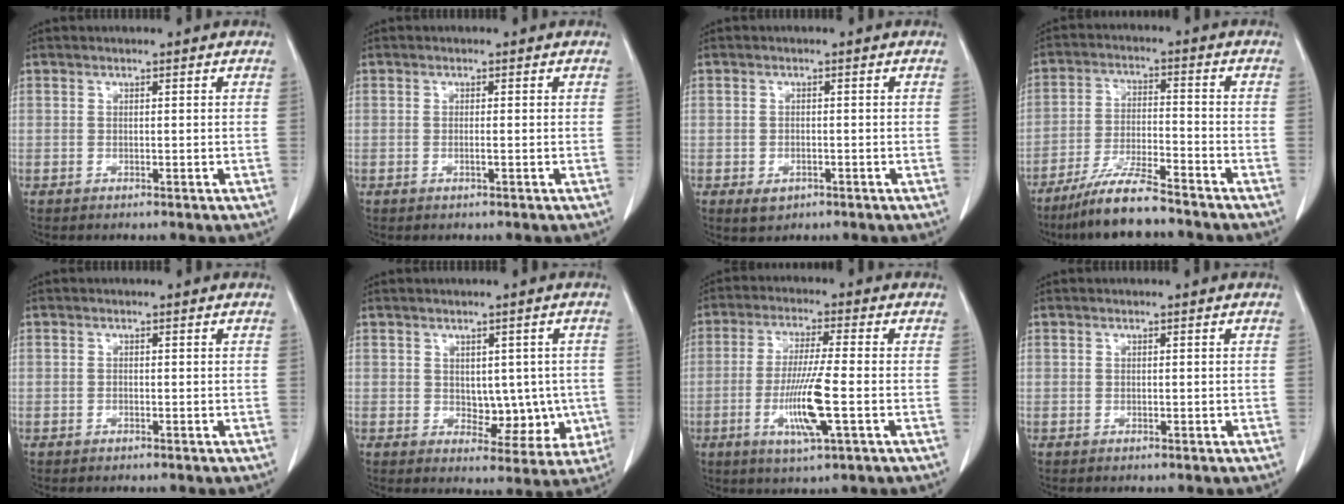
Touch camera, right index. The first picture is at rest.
{"total": 0.8, "force": [-0.3, -0.1, 0.7], "torque": [-0.015, -0.001, -0.004]}
{"total": 2.2, "force": [-1.0, 1.5, 1.2], "torque": [-0.017, 0.000, -0.002]}
{"total": 9.5, "force": [-7.9, 0.5, 5.2], "torque": [-0.097, -0.025, -0.144]}
{"total": 0.0}
{"total": 6.8, "force": [-0.3, 4.3, 5.3], "torque": [-0.047, 0.003, 0.011]}
{"total": 9.5, "force": [-2.6, 0.1, 9.2], "torque": [-0.180, -0.015, -0.050]}
{"total": 0.0}